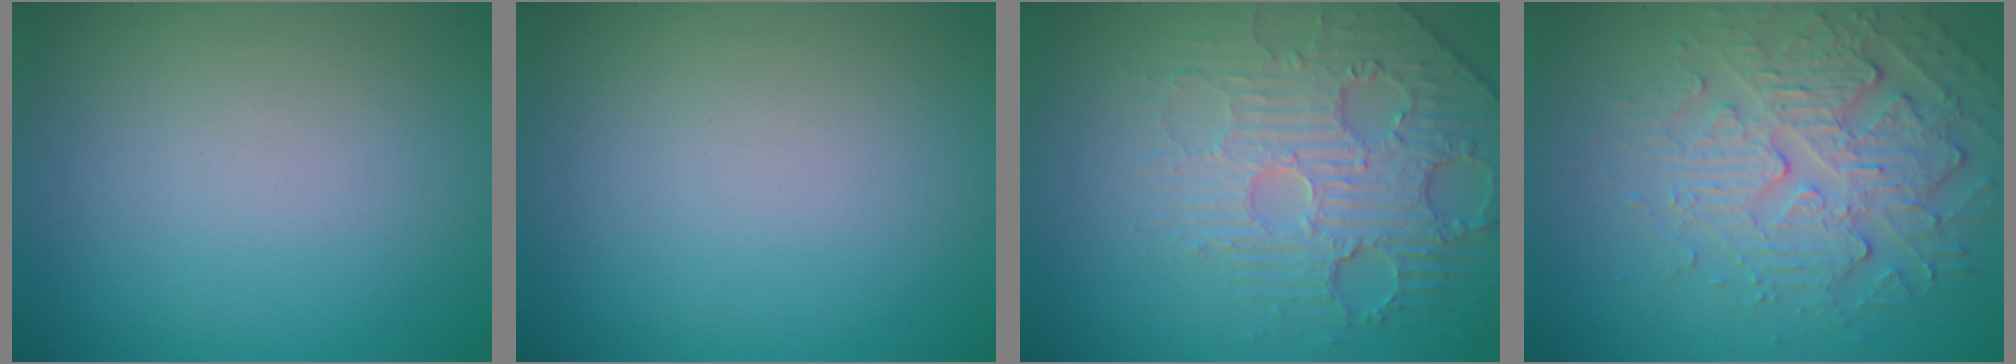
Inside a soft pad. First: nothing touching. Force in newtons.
{"total": 0.0}
{"total": 4.4, "press": 4.0, "slide": 1.7}
{"total": 4.7, "press": 4.2, "slide": 2.2}